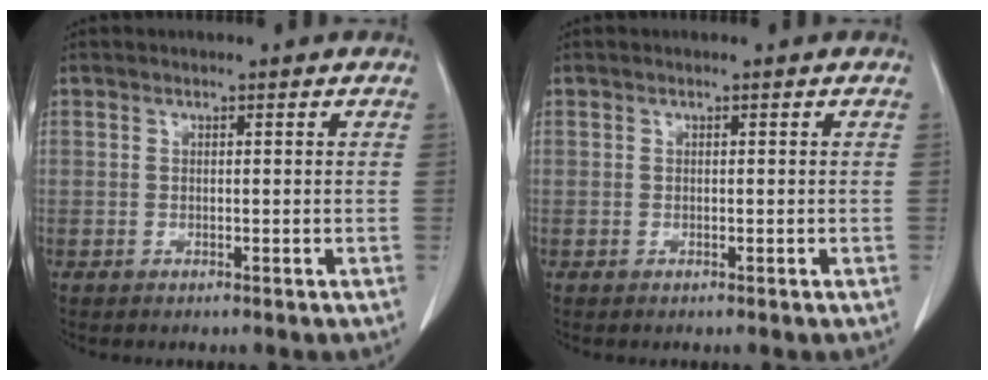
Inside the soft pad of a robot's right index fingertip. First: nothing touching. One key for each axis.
{"total": 0.0}